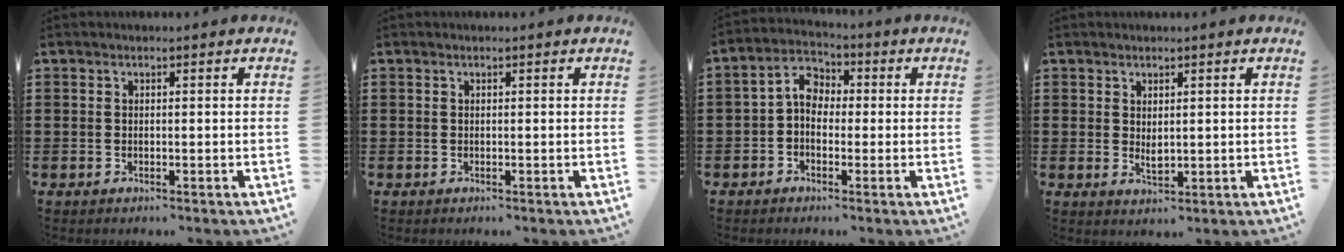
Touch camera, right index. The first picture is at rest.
{"total": 0.0}
{"total": 4.8, "force": [-0.2, 3.5, 3.2], "torque": [-0.084, 0.010, -0.012]}
{"total": 1.8, "force": [0.6, 0.8, 1.4], "torque": [-0.020, -0.005, 0.010]}